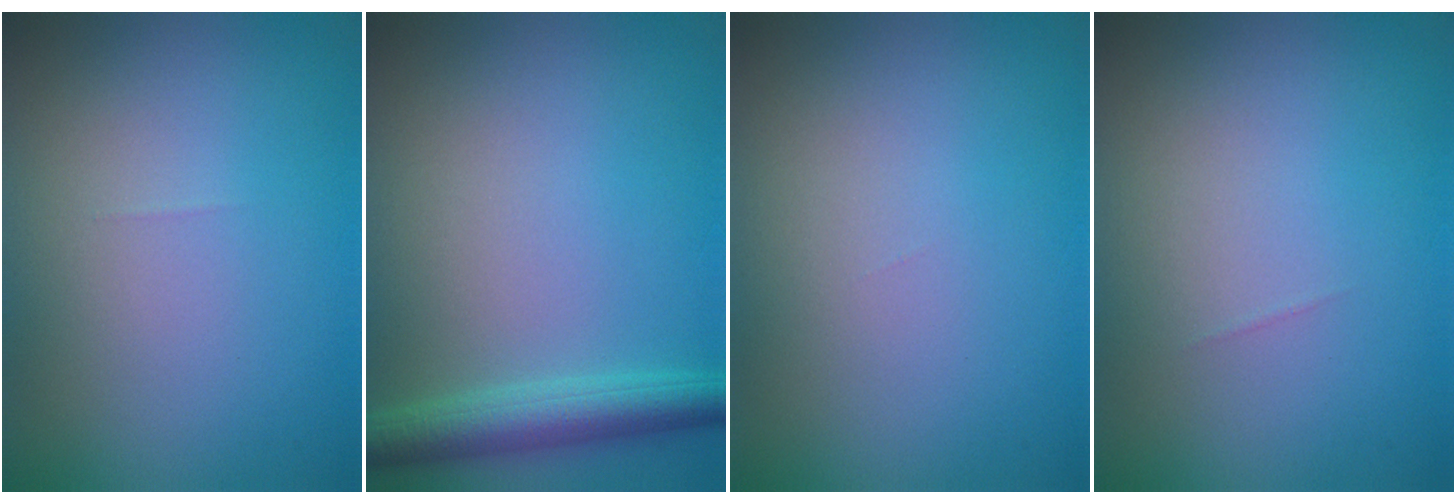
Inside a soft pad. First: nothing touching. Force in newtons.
{"total": 3.8, "press": 3.8, "slide": 0.2}
{"total": 0.0}
{"total": 0.0}